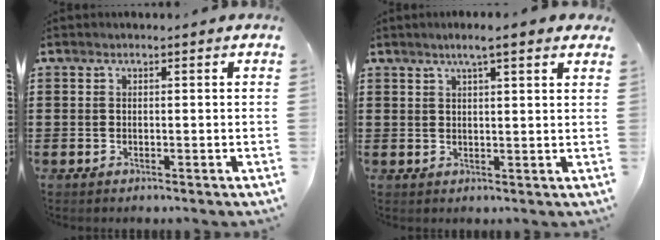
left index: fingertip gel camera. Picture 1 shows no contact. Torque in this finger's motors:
{"motor_torque": [2.14, 0.00, 0.33, 0.11]}